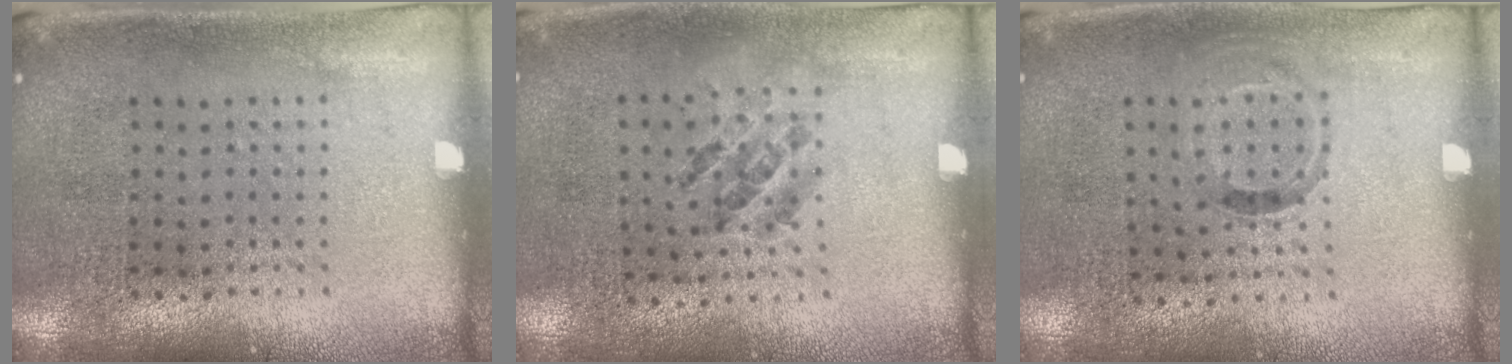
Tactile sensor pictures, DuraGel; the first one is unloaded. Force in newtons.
{"total": 1.2, "press": 0.7, "slide": 0.9}
{"total": 0.9, "press": 0.6, "slide": 0.7}